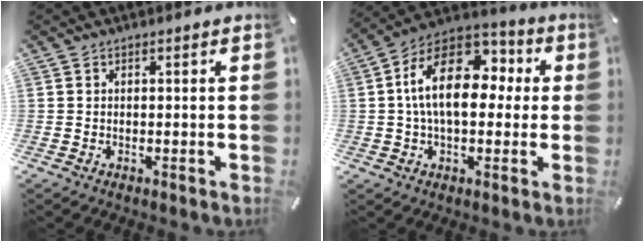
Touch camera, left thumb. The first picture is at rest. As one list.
[{"total": 16.9, "force": [2.3, 10.4, 13.2], "torque": [-0.237, 0.004, 0.037]}]